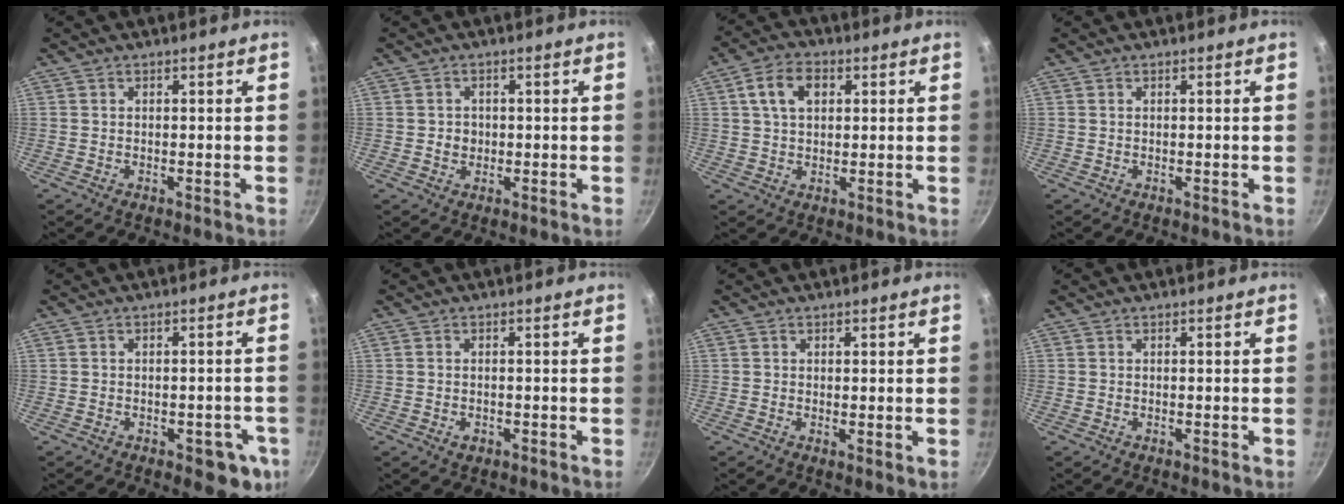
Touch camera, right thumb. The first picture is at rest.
{"total": 2.2, "force": [-0.1, 2.0, 0.9], "torque": [-0.006, 0.002, -0.003]}
{"total": 7.4, "force": [2.2, 4.9, 5.1], "torque": [-0.076, 0.010, 0.033]}
{"total": 0.0}
{"total": 7.4, "force": [-2.6, 3.8, 5.7], "torque": [-0.031, 0.013, -0.027]}
{"total": 1.6, "force": [-0.6, 1.1, 1.0], "torque": [-0.015, 0.001, -0.008]}
{"total": 1.3, "force": [0.5, 0.5, 1.0], "torque": [-0.014, -0.013, 0.003]}
{"total": 0.0}